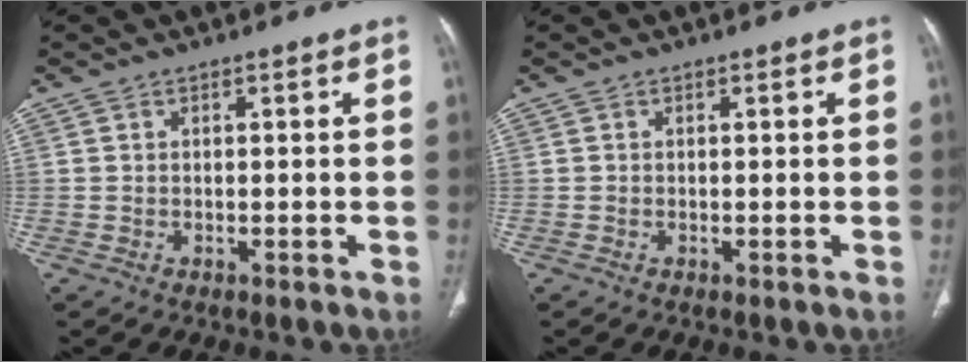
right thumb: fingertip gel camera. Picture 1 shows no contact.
{"total": 0.0}